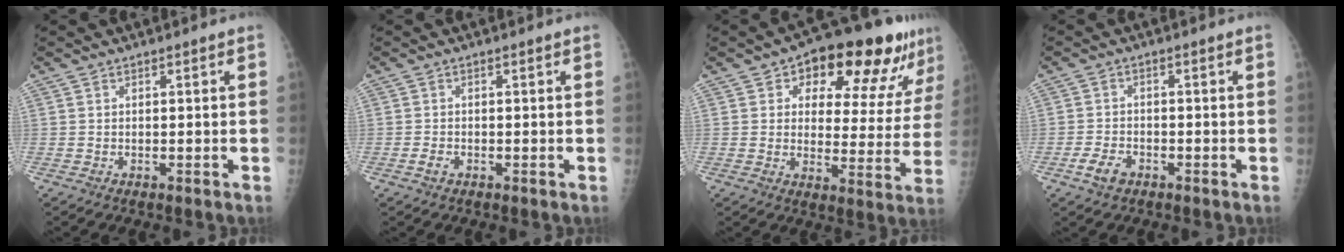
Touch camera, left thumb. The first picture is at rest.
{"total": 1.5, "force": [-0.7, 0.9, 0.8], "torque": [-0.016, 0.001, -0.014]}
{"total": 18.9, "force": [10.8, 8.6, 13.0], "torque": [-0.127, -0.017, 0.150]}
{"total": 3.8, "force": [-2.1, 2.3, 2.1], "torque": [-0.040, 0.009, -0.038]}